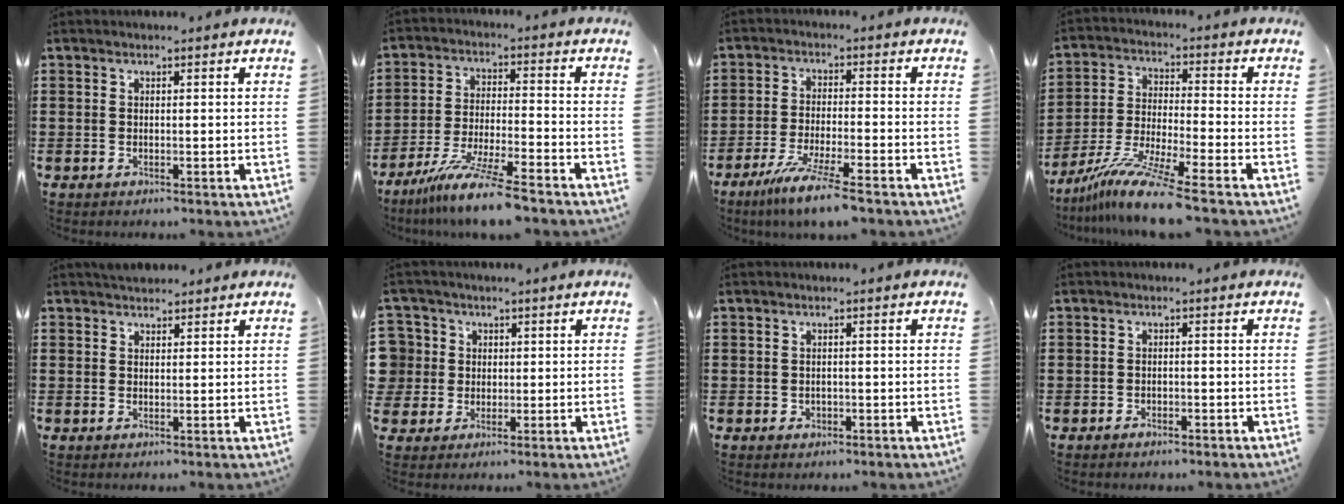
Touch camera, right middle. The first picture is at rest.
{"total": 9.6, "force": [-7.9, -0.6, 5.4], "torque": [-0.103, -0.010, -0.152]}
{"total": 6.9, "force": [-5.5, -0.5, 4.1], "torque": [-0.081, -0.020, -0.101]}
{"total": 10.3, "force": [-8.6, -0.3, 5.7], "torque": [-0.114, -0.006, -0.170]}
{"total": 1.6, "force": [1.5, 0.6, -0.1], "torque": [-0.003, 0.003, 0.030]}
{"total": 4.7, "force": [0.2, 4.7, 0.4], "torque": [-0.047, 0.006, -0.001]}
{"total": 0.7, "force": [-0.3, 0.4, 0.4], "torque": [-0.009, 0.001, -0.006]}
{"total": 1.1, "force": [-1.0, 0.1, 0.4], "torque": [-0.008, -0.004, -0.020]}